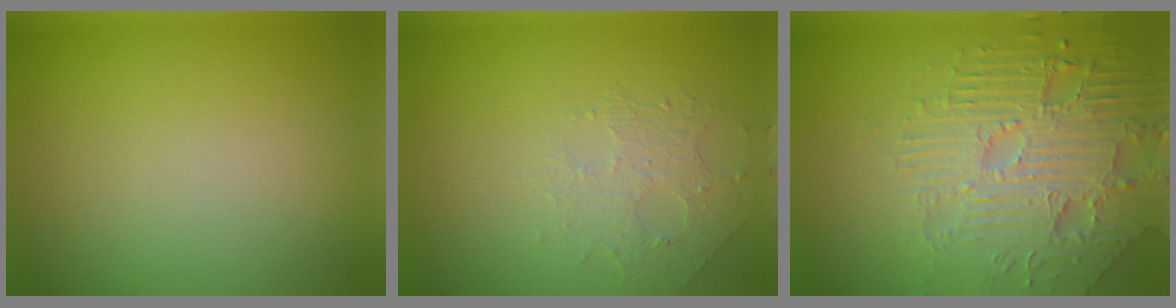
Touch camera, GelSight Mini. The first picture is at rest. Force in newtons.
{"total": 1.5, "press": 1.0, "slide": 1.1}
{"total": 7.1, "press": 5.5, "slide": 4.6}